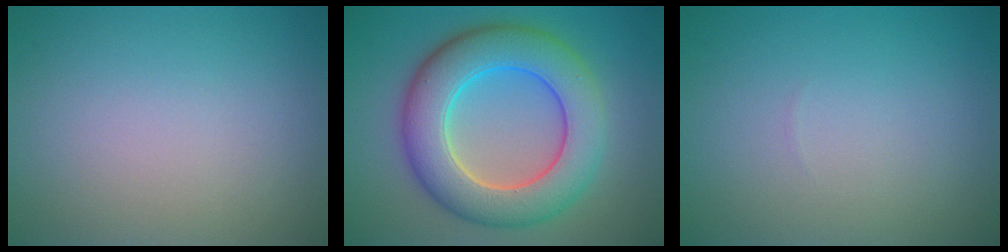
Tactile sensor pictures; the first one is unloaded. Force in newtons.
{"total": 9.3, "press": 9.3, "slide": 0.5}
{"total": 0.0}